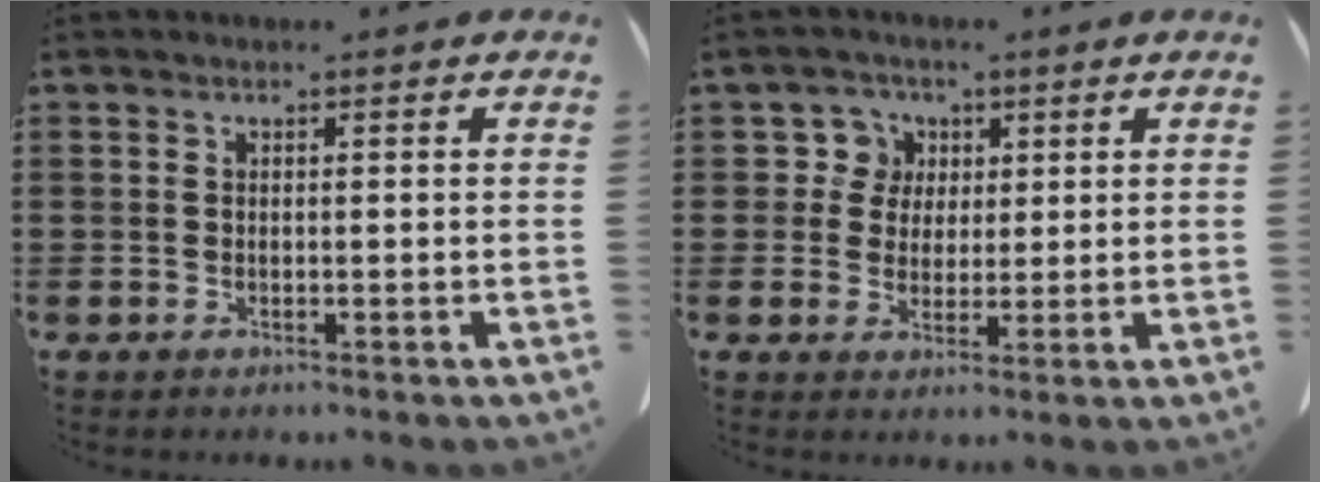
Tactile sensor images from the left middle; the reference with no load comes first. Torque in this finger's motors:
{"motor_torque": [-0.05, 0.08, 0.00, -0.01]}